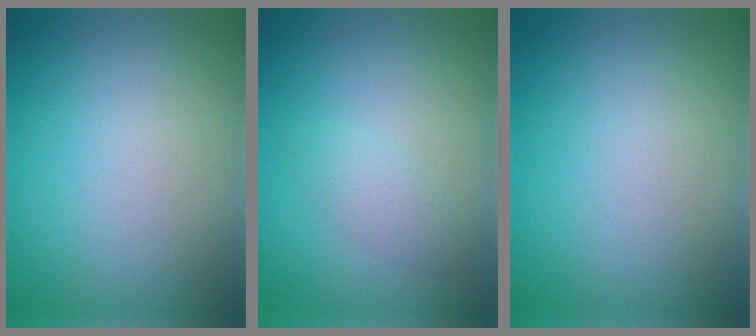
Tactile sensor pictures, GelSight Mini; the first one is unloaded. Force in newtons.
{"total": 1.7, "press": 1.7, "slide": 0.0}
{"total": 0.0}